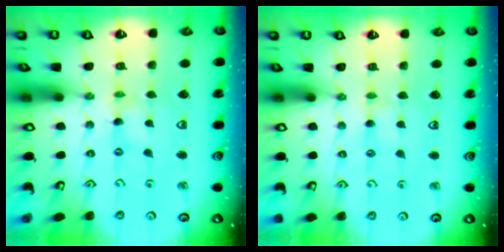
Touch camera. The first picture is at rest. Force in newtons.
{"total": 2.1, "press": 2.0, "slide": 0.4}